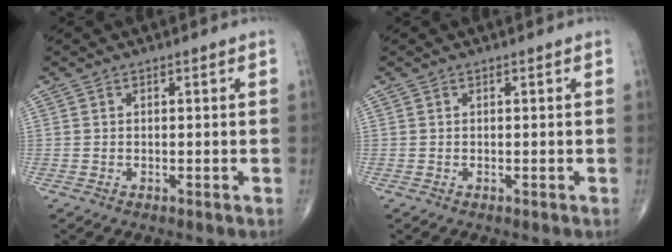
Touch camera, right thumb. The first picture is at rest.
{"total": 0.0}